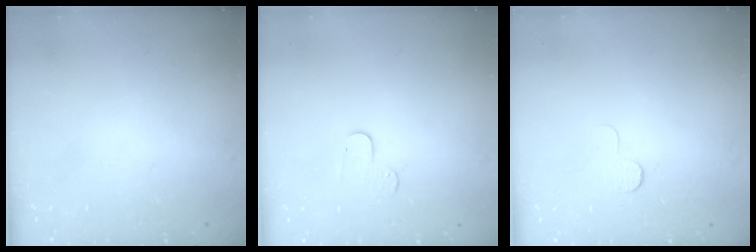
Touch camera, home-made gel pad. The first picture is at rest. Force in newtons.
{"total": 5.5, "press": 5.5, "slide": 0.6}
{"total": 3.9, "press": 3.9, "slide": 0.4}